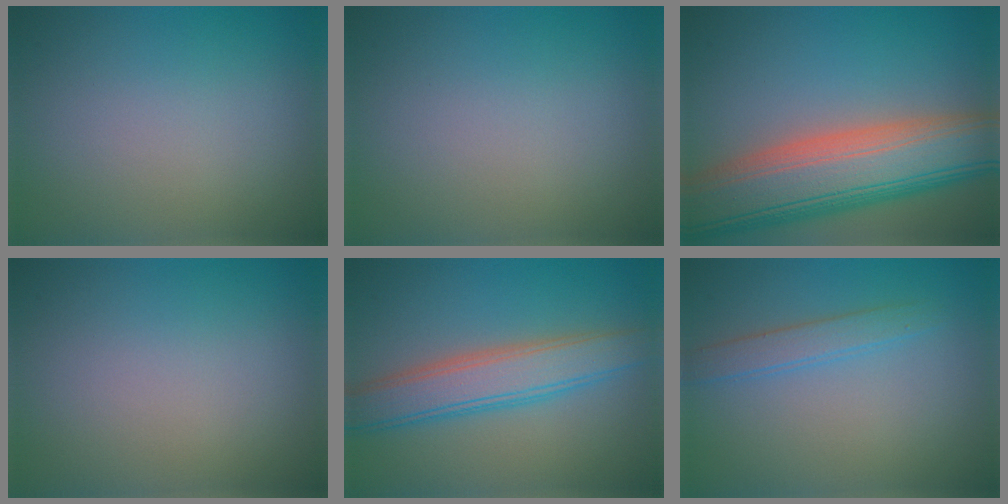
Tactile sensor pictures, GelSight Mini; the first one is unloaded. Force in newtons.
{"total": 0.0}
{"total": 12.0, "press": 12.0, "slide": 1.0}
{"total": 0.0}
{"total": 4.9, "press": 4.9, "slide": 0.2}
{"total": 1.9, "press": 1.9, "slide": 0.1}